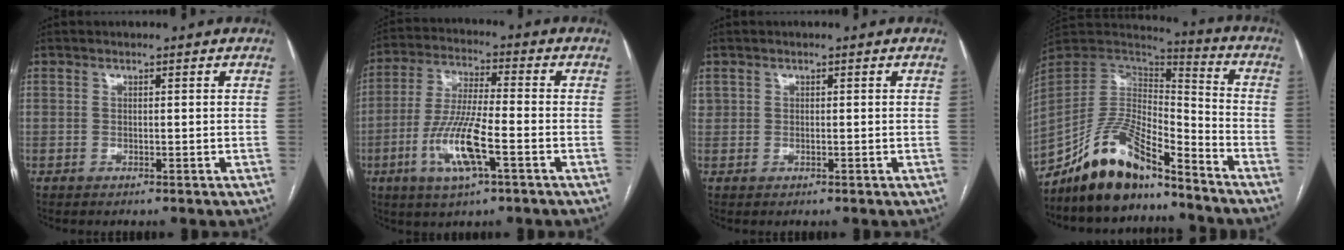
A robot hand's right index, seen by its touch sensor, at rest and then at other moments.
{"total": 11.4, "force": [-4.1, 1.7, 10.5], "torque": [-0.215, -0.009, -0.077]}
{"total": 1.3, "force": [0.5, 1.1, 0.3], "torque": [0.001, 0.011, 0.009]}
{"total": 13.8, "force": [-11.5, 3.6, 6.7], "torque": [-0.120, 0.032, -0.211]}